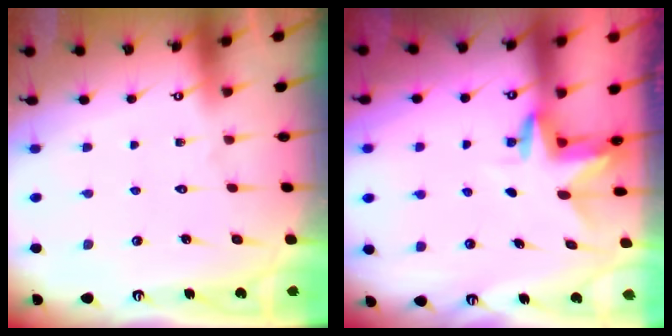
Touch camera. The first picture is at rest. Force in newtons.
{"total": 3.2, "press": 3.2, "slide": 0.3}